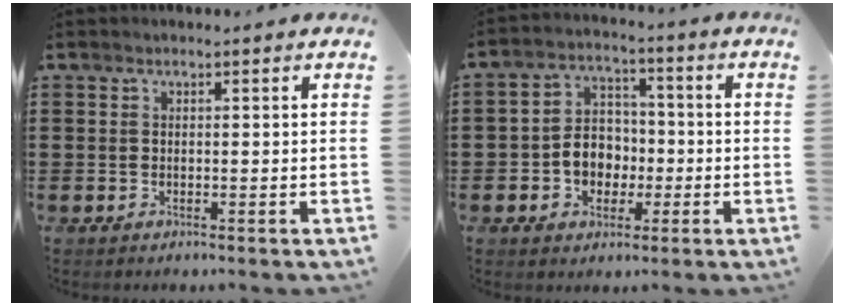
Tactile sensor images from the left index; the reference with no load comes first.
{"total": 5.4, "force": [-1.8, 4.3, 2.8], "torque": [-0.067, 0.012, -0.037]}